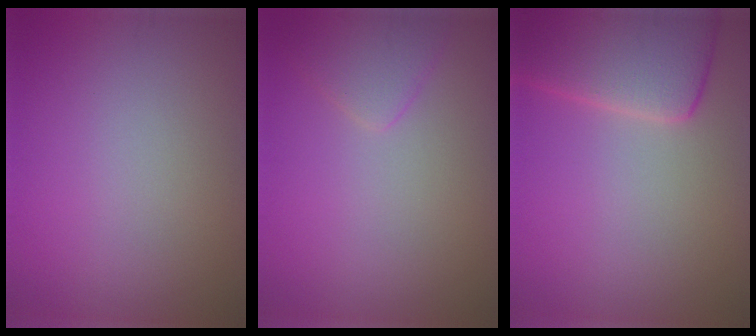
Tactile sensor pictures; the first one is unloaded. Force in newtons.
{"total": 2.2, "press": 2.2, "slide": 0.2}
{"total": 7.7, "press": 7.7, "slide": 0.6}